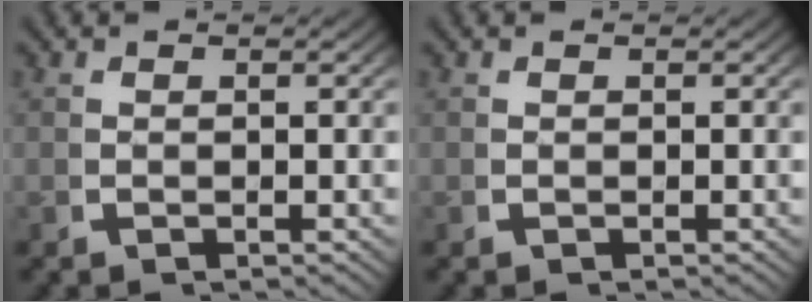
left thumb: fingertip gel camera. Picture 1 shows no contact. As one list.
[{"total": 0.0}]